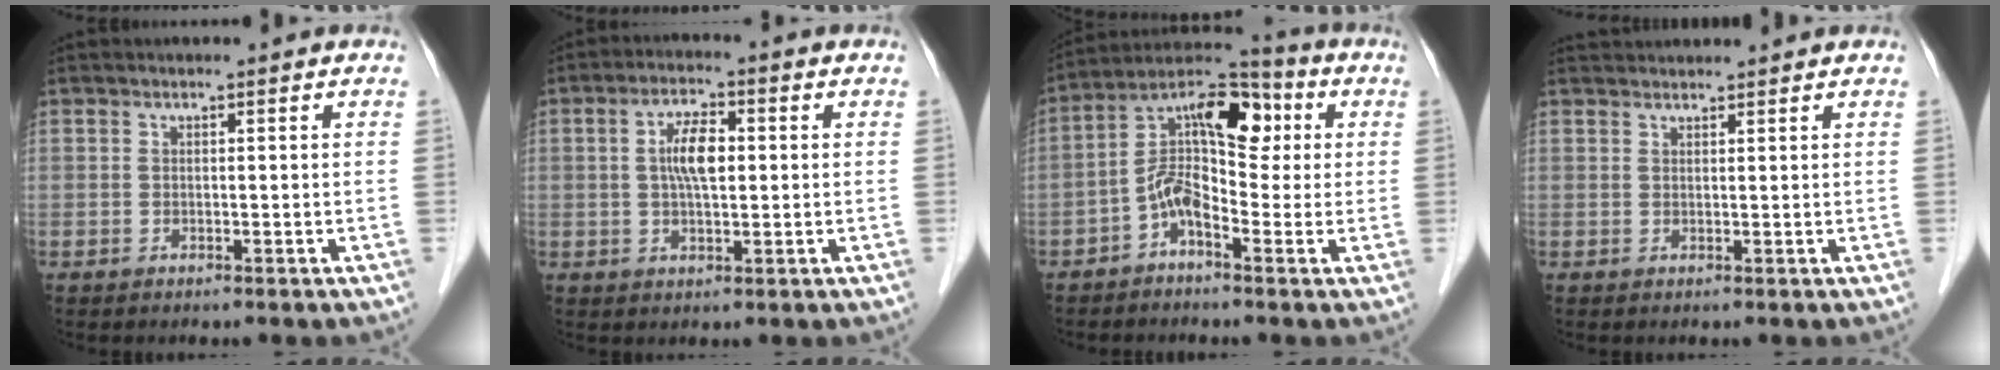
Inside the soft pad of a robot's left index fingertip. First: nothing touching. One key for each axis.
{"total": 5.4, "fx": 0.8, "fy": 1.9, "fz": 5.0, "tx": -0.104, "ty": 0.010, "tz": 0.010}
{"total": 10.7, "fx": 0.3, "fy": 4.8, "fz": 9.5, "tx": -0.181, "ty": 0.052, "tz": -0.006}
{"total": 3.9, "fx": 3.8, "fy": 0.3, "fz": 0.6, "tx": -0.011, "ty": 0.036, "tz": 0.061}